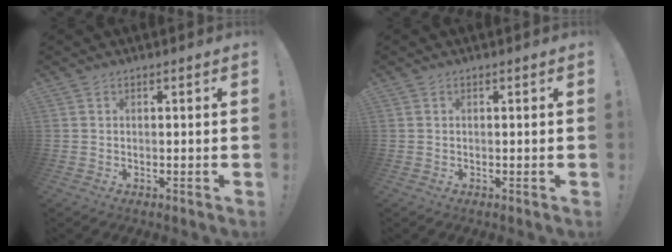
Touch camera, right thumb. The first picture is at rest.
{"total": 0.0}